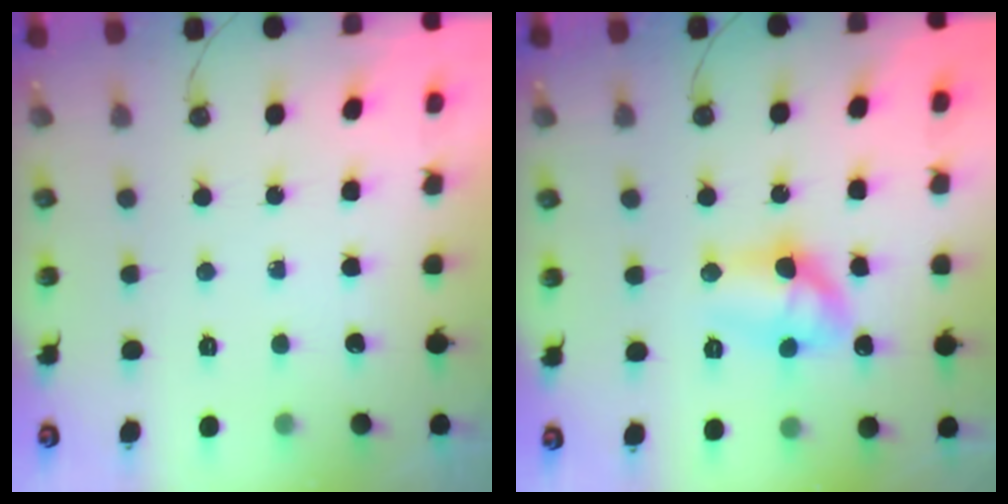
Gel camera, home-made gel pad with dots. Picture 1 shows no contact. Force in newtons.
{"total": 11.4, "press": 11.4, "slide": 0.8}